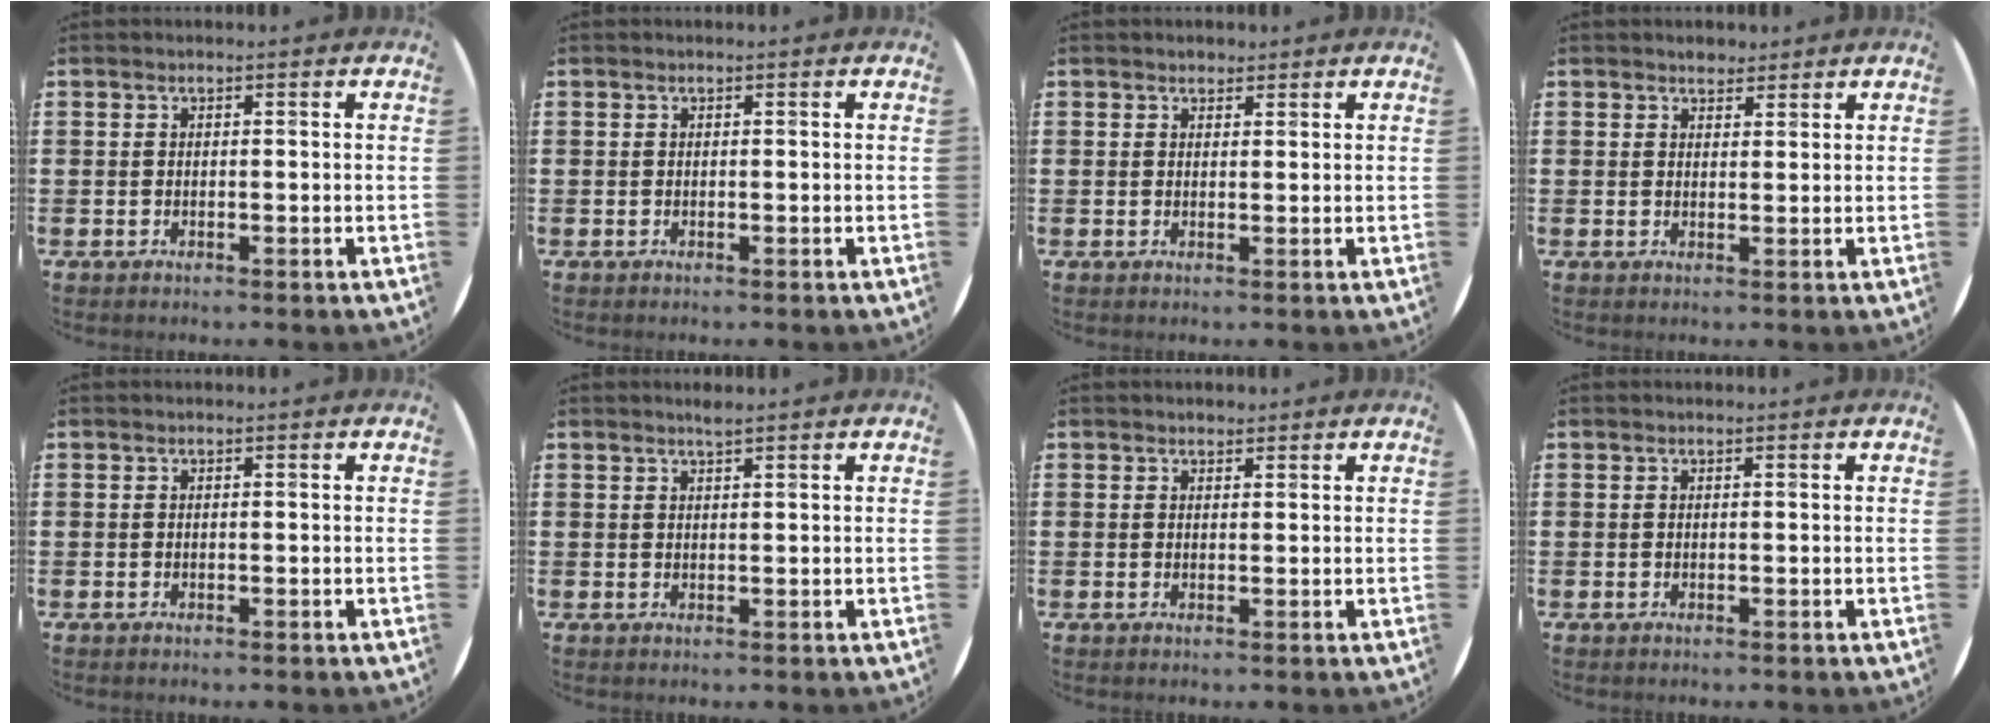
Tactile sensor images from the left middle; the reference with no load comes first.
{"total": 0.0}
{"total": 1.3, "force": [1.2, 0.5, 0.0], "torque": [0.006, 0.000, 0.022]}
{"total": 2.0, "force": [1.9, 0.6, 0.0], "torque": [0.006, -0.001, 0.035]}
{"total": 0.0}
{"total": 1.4, "force": [1.3, -0.1, 0.5], "torque": [-0.010, -0.001, 0.025]}
{"total": 1.1, "force": [1.0, 0.3, 0.0], "torque": [0.006, -0.001, 0.018]}
{"total": 0.0}